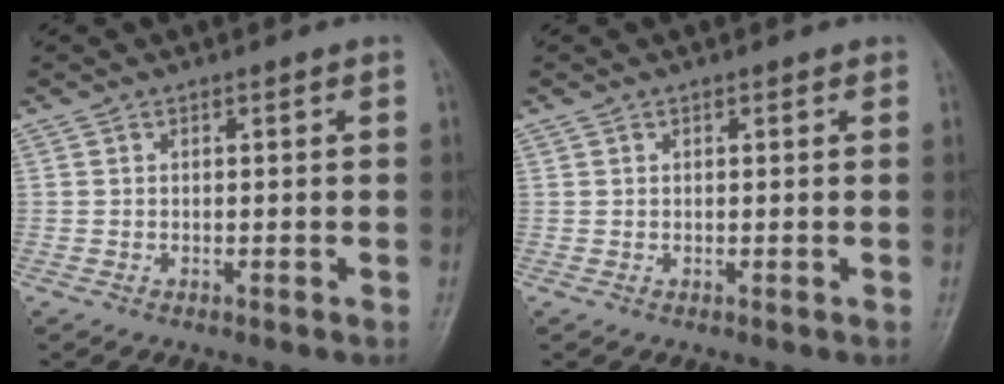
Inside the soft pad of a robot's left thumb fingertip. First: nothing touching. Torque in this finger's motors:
{"motor_torque": [0.14, -0.10, -0.03, 0.04, 0.00]}